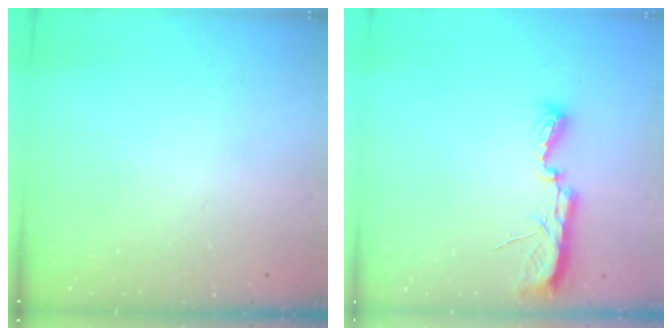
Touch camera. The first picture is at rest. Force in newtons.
{"total": 7.9, "press": 7.8, "slide": 0.8}